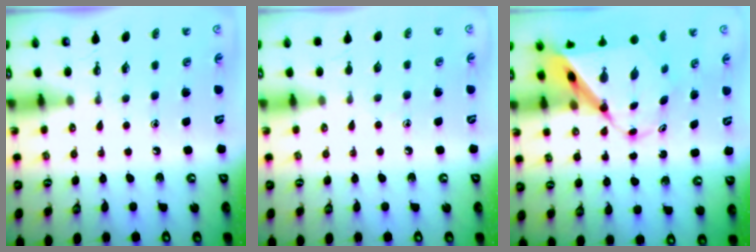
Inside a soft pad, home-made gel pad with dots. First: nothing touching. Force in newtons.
{"total": 3.0, "press": 2.9, "slide": 0.3}
{"total": 11.2, "press": 11.1, "slide": 1.1}